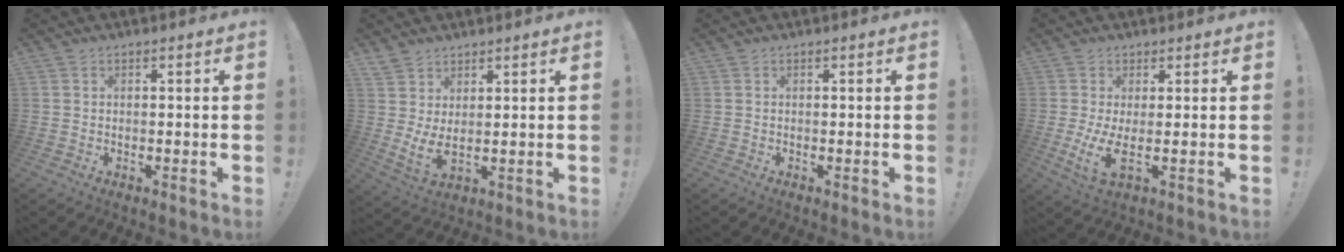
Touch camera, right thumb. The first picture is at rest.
{"total": 5.1, "force": [3.1, 1.8, 3.6], "torque": [-0.068, -0.030, 0.059]}
{"total": 0.0}
{"total": 5.9, "force": [0.8, 1.4, 5.7], "torque": [-0.101, -0.028, 0.015]}